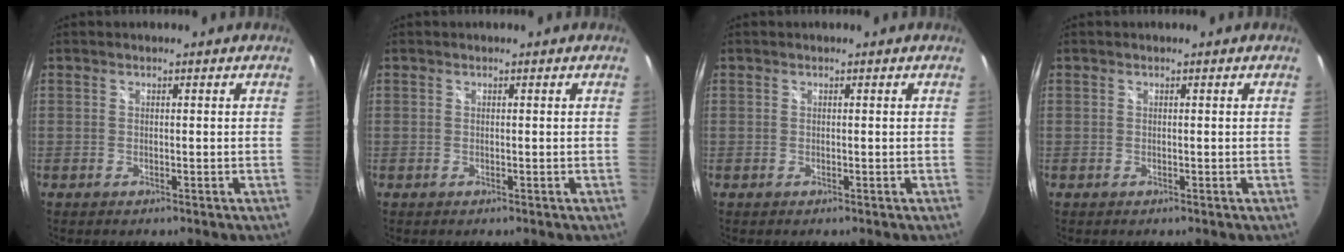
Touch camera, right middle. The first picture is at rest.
{"total": 0.0}
{"total": 0.0}
{"total": 0.0}